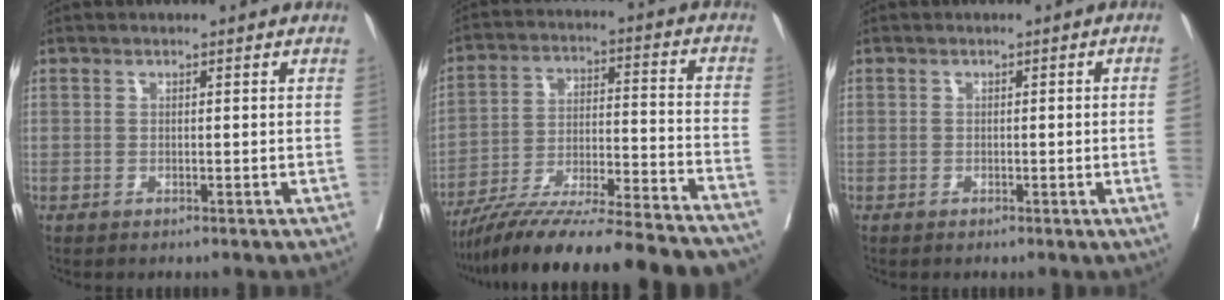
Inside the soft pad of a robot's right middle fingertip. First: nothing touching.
{"total": 26.0, "force": [-22.9, 1.0, 12.3], "torque": [-0.162, -0.037, -0.347]}
{"total": 2.2, "force": [-0.2, -0.5, 2.1], "torque": [-0.025, 0.001, 0.000]}